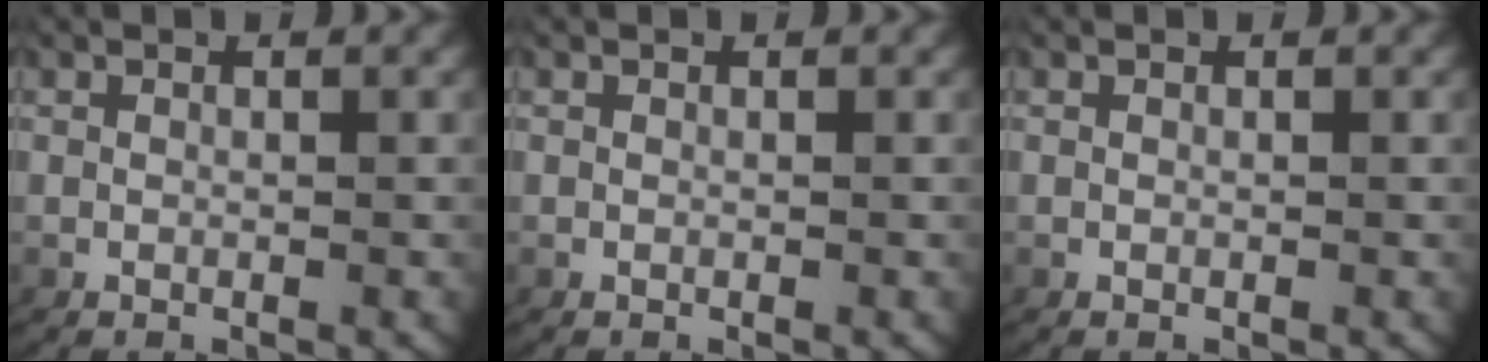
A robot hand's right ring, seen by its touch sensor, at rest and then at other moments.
{"total": 0.0}
{"total": 0.0}